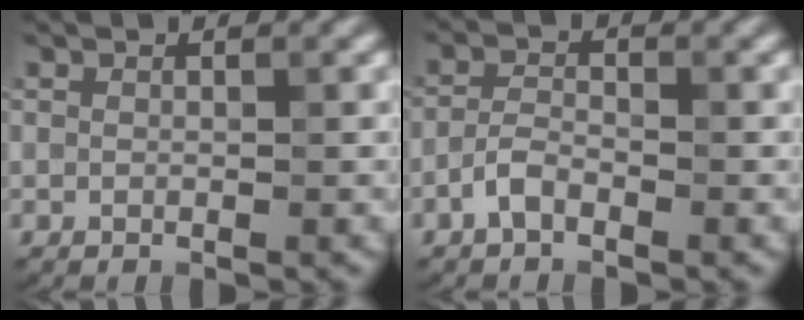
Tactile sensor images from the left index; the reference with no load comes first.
{"total": 1.9, "force": [-1.4, 0.5, 1.2], "torque": [-0.028, 0.010, -0.029]}